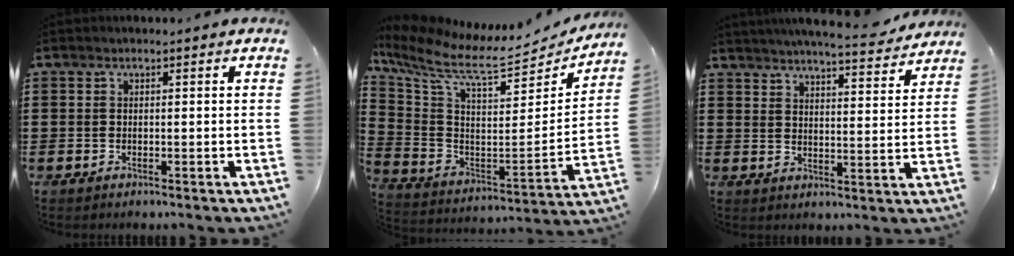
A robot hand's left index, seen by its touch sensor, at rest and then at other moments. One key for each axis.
{"total": 8.6, "fx": 7.2, "fy": 1.4, "fz": 4.6, "tx": -0.124, "ty": -0.066, "tz": 0.115}
{"total": 5.4, "fx": 5.1, "fy": -0.4, "fz": 1.6, "tx": -0.043, "ty": -0.034, "tz": 0.086}